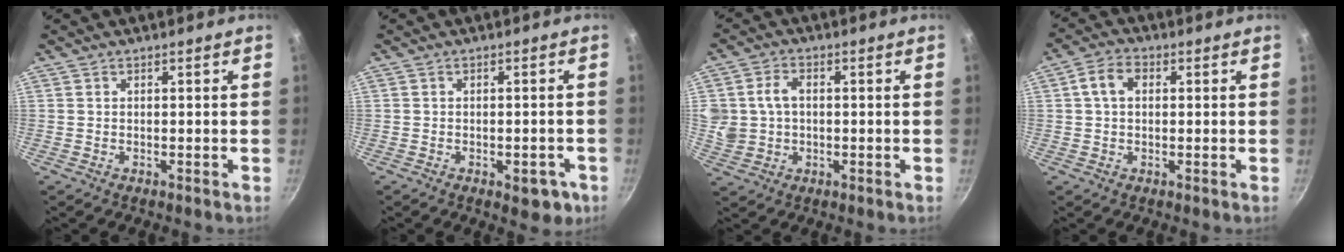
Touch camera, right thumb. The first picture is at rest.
{"total": 5.4, "force": [-2.2, 2.9, 3.9], "torque": [-0.024, 0.017, -0.020]}
{"total": 7.8, "force": [0.9, 6.3, 4.6], "torque": [-0.079, 0.010, 0.020]}
{"total": 5.1, "force": [1.0, 3.6, 3.5], "torque": [-0.058, 0.014, 0.010]}